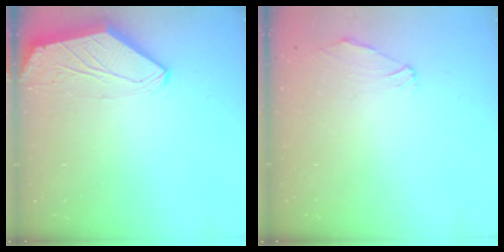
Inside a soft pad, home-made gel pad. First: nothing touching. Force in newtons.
{"total": 1.5, "press": 1.4, "slide": 0.5}